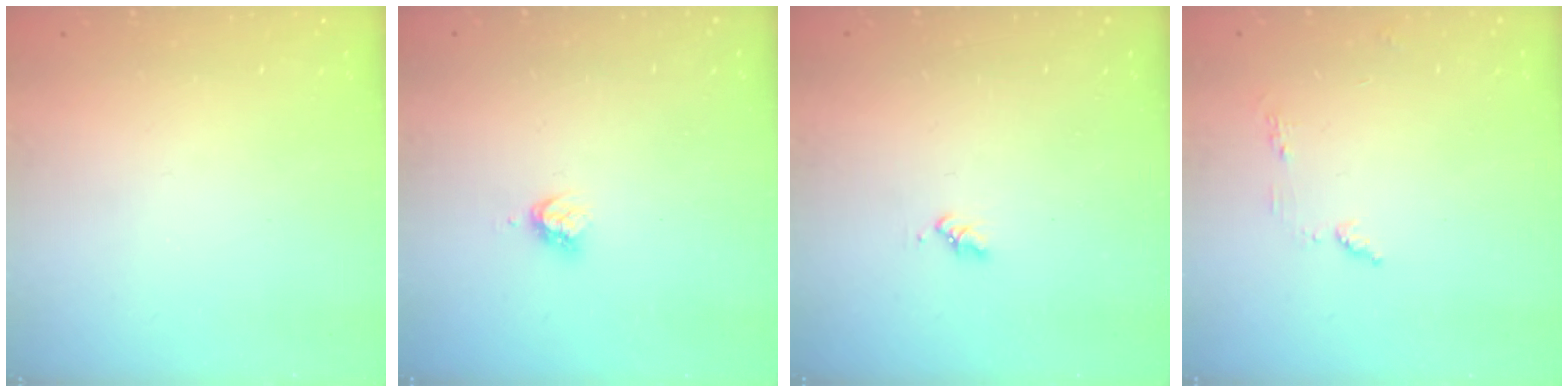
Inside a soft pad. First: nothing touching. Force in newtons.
{"total": 4.5, "press": 4.5, "slide": 0.5}
{"total": 1.6, "press": 1.6, "slide": 0.3}
{"total": 5.3, "press": 5.2, "slide": 0.6}